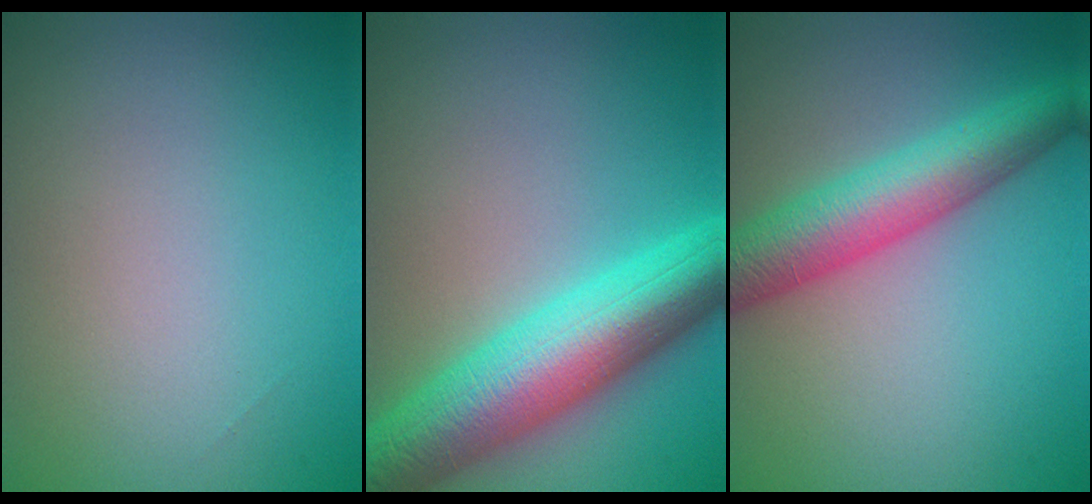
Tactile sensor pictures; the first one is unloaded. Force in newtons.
{"total": 8.8, "press": 8.8, "slide": 0.0}
{"total": 6.3, "press": 6.3, "slide": 0.2}